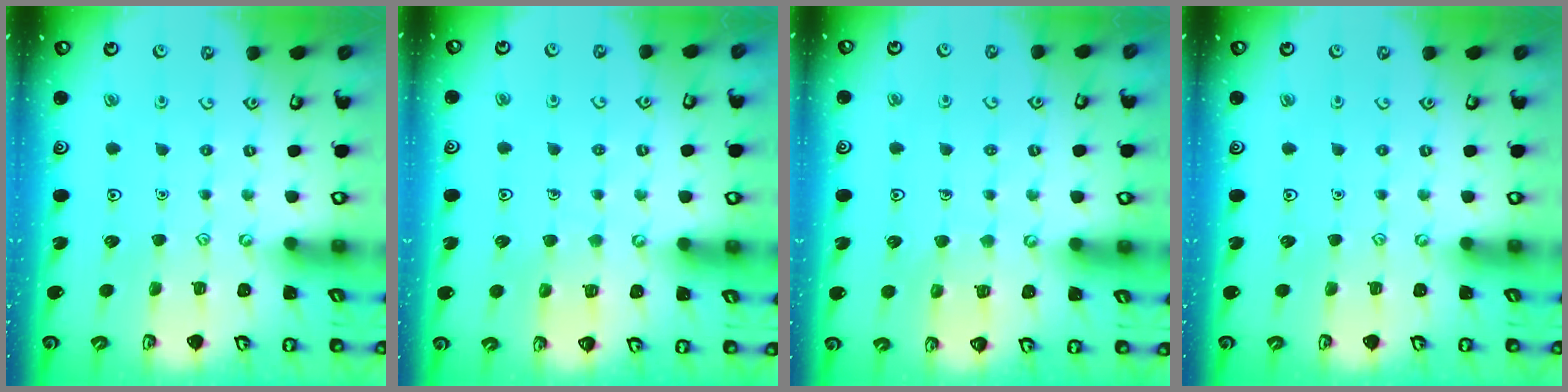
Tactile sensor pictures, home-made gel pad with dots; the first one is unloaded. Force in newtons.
{"total": 6.2, "press": 6.2, "slide": 0.6}
{"total": 6.0, "press": 6.0, "slide": 0.5}
{"total": 0.0}